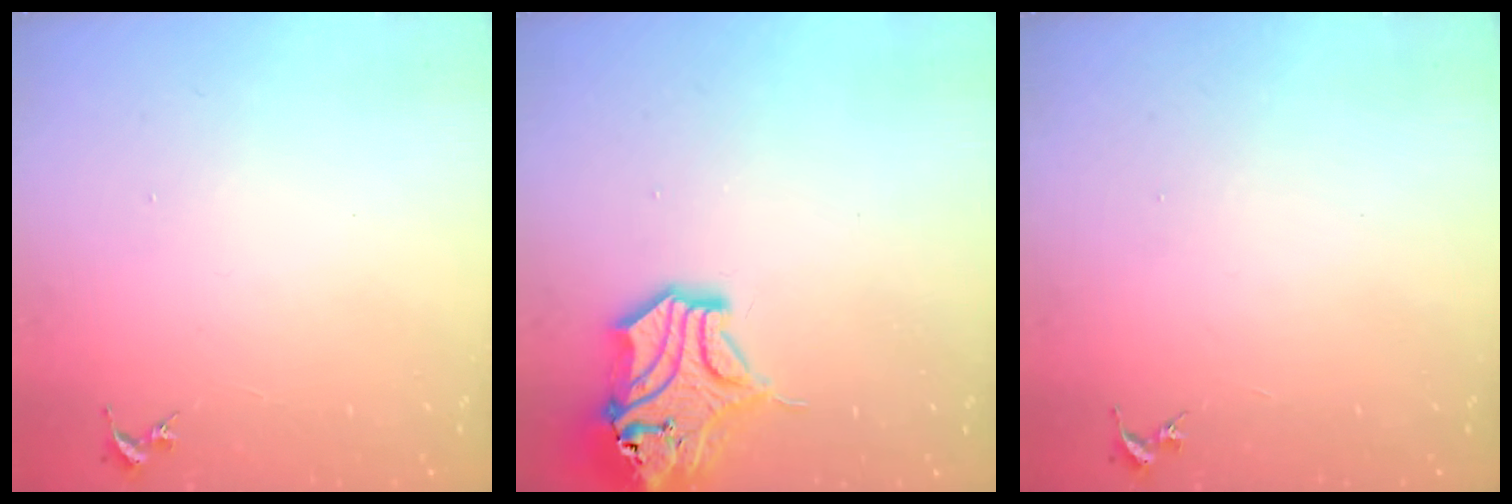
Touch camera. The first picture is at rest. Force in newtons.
{"total": 15.4, "press": 15.3, "slide": 2.2}
{"total": 0.0}